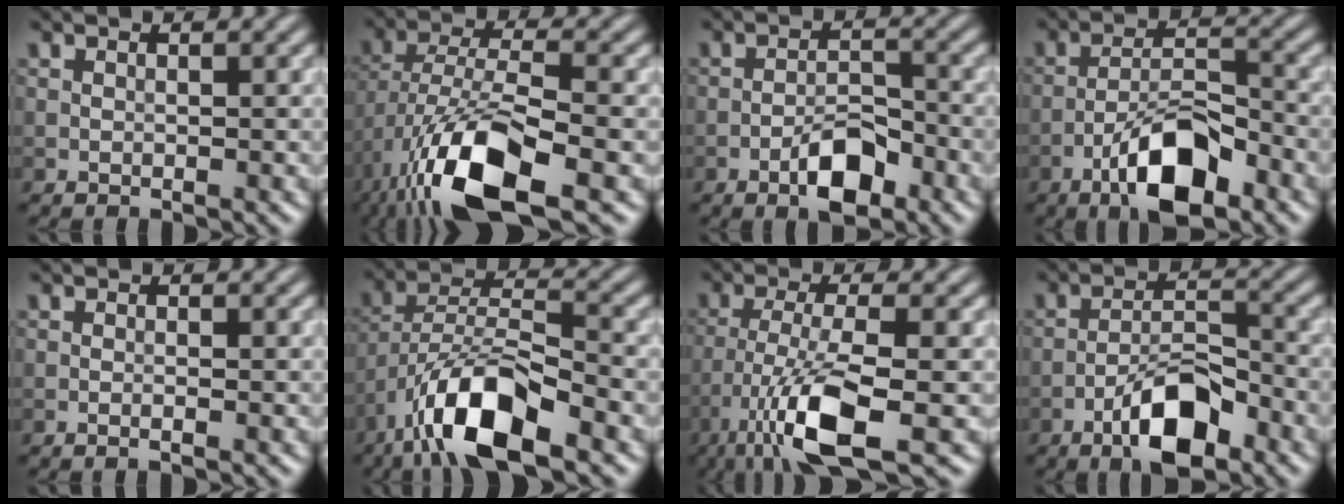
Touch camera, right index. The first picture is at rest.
{"total": 11.8, "force": [-6.3, 4.0, 9.1], "torque": [-0.182, -0.008, -0.119]}
{"total": 4.4, "force": [-2.4, 1.7, 3.2], "torque": [-0.047, 0.008, -0.044]}
{"total": 7.7, "force": [-4.3, 2.7, 5.8], "torque": [-0.098, 0.009, -0.082]}
{"total": 0.6, "force": [-0.3, 0.1, 0.6], "torque": [-0.010, -0.003, -0.007]}
{"total": 9.5, "force": [-5.7, 3.0, 7.0], "torque": [-0.125, 0.012, -0.106]}
{"total": 8.5, "force": [-4.3, 2.0, 7.0], "torque": [-0.137, -0.005, -0.087]}
{"total": 6.6, "force": [-3.8, 2.3, 4.8], "torque": [-0.080, 0.008, -0.071]}